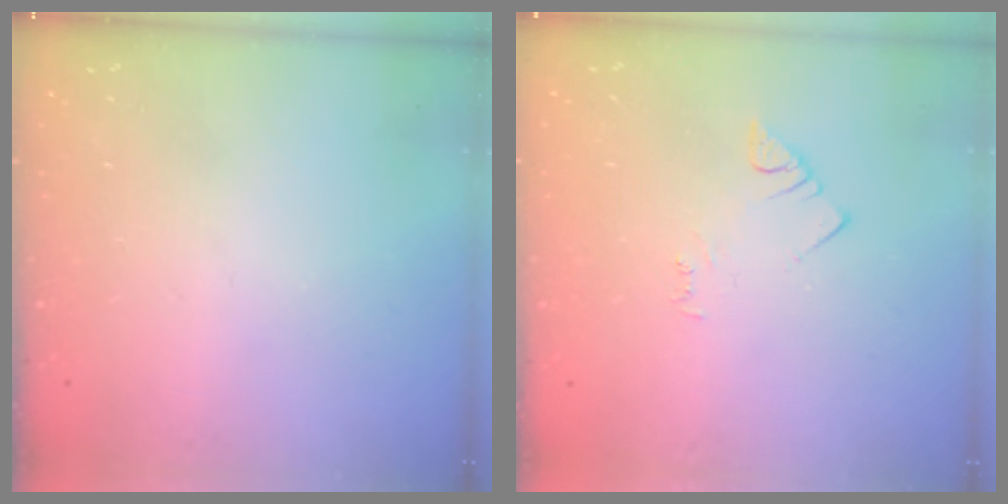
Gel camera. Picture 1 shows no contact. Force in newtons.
{"total": 2.5, "press": 2.5, "slide": 0.4}